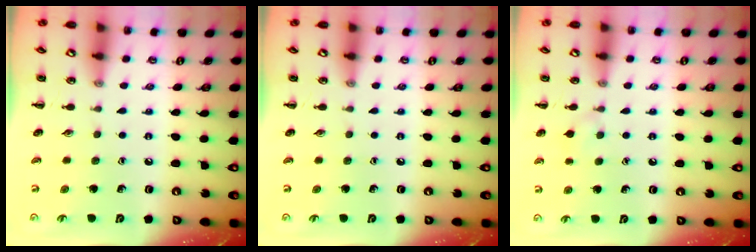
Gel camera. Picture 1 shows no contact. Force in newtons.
{"total": 0.0}
{"total": 6.0, "press": 5.7, "slide": 2.0}